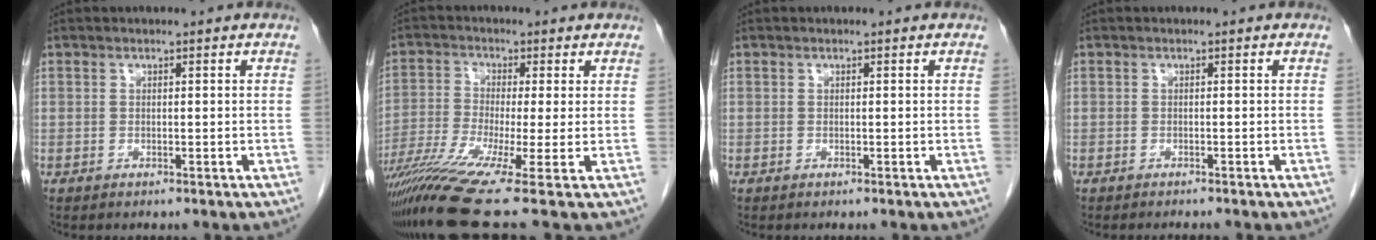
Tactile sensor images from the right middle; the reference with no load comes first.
{"total": 14.0, "force": [-9.1, -1.1, 10.5], "torque": [-0.208, -0.042, -0.160]}
{"total": 0.0}
{"total": 1.2, "force": [-1.2, 0.1, 0.3], "torque": [-0.005, -0.003, -0.014]}